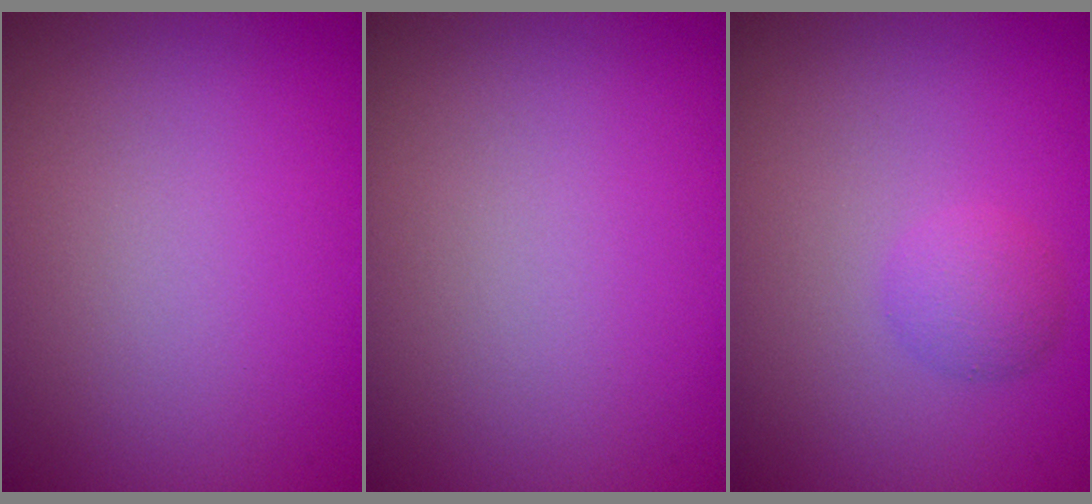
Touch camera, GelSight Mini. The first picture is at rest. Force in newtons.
{"total": 0.0}
{"total": 1.7, "press": 1.7, "slide": 0.1}